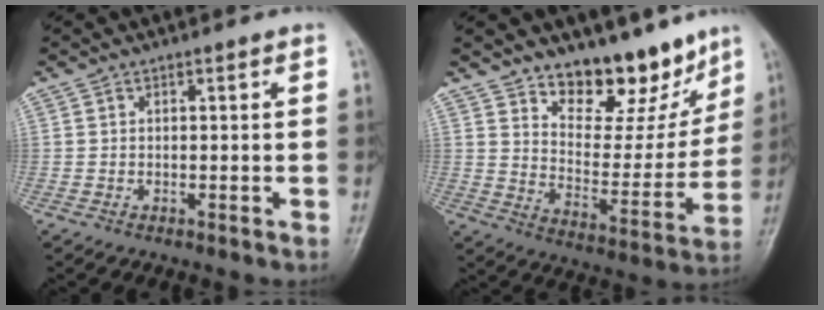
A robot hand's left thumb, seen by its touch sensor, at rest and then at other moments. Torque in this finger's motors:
{"motor_torque": [1.49, 1.40, 1.07, -0.98, 0.03]}